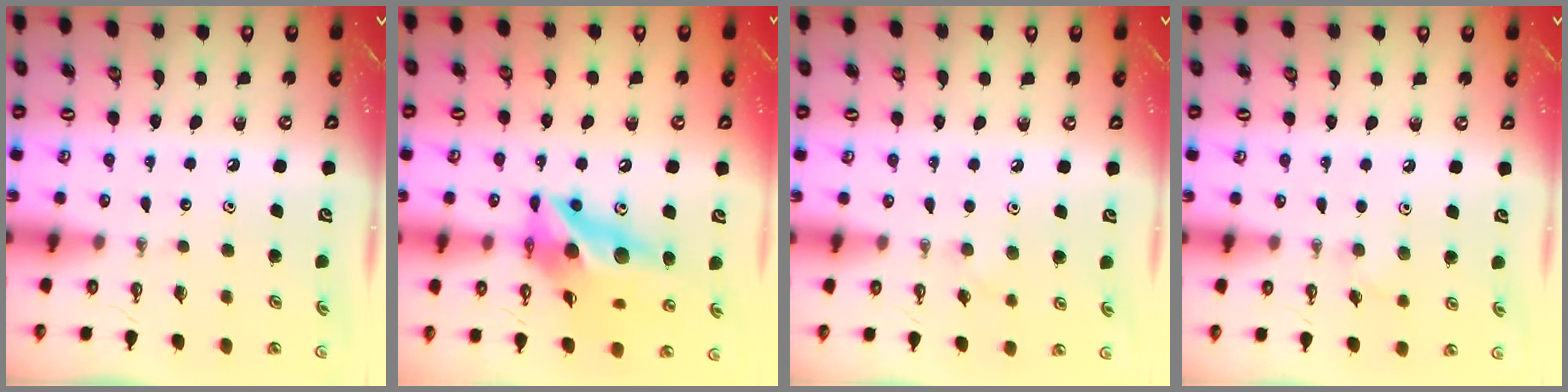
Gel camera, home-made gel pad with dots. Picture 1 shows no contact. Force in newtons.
{"total": 16.1, "press": 16.0, "slide": 1.5}
{"total": 5.8, "press": 5.2, "slide": 2.6}
{"total": 6.2, "press": 5.7, "slide": 2.7}